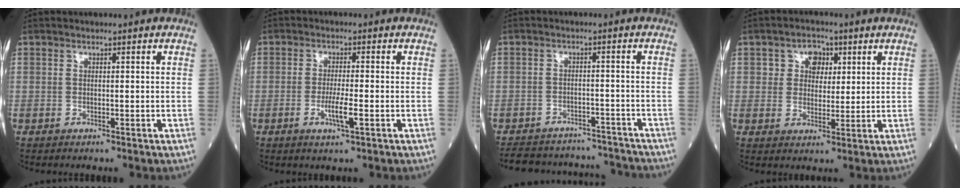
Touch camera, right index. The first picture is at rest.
{"total": 3.9, "force": [-1.5, 0.1, 3.7], "torque": [-0.068, -0.006, -0.027]}
{"total": 14.5, "force": [-13.7, 4.3, 2.5], "torque": [-0.043, 0.023, -0.176]}
{"total": 4.6, "force": [1.7, 3.5, 2.4], "torque": [-0.032, 0.010, 0.028]}